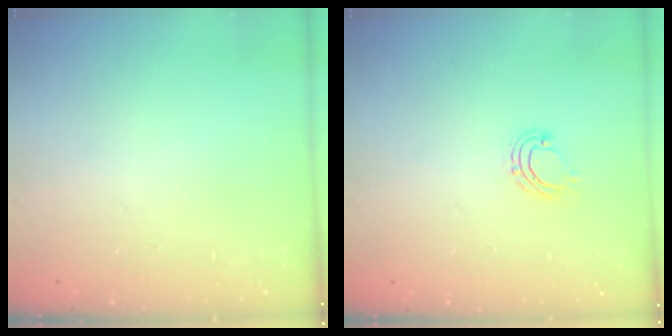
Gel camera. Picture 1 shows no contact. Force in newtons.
{"total": 4.9, "press": 4.8, "slide": 0.7}